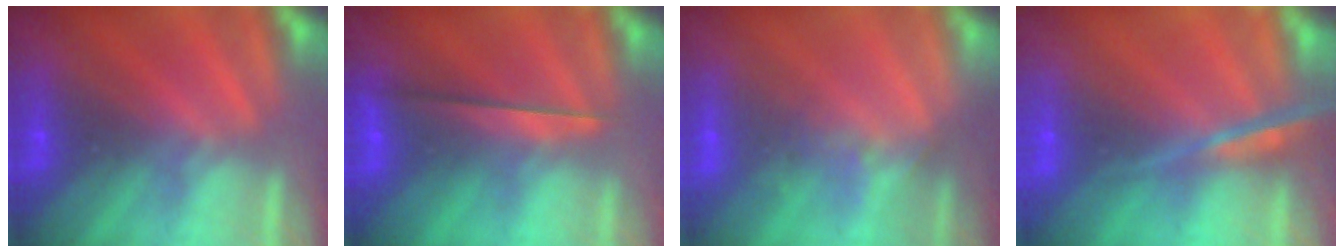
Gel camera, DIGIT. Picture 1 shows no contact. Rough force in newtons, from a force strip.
{"total": 2.4}
{"total": 2.6}
{"total": 8.7}